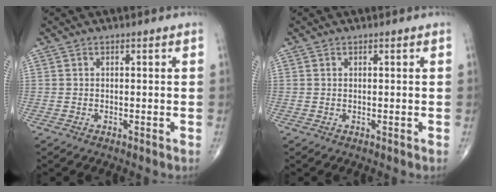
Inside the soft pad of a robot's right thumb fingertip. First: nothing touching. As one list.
[{"total": 0.0}]